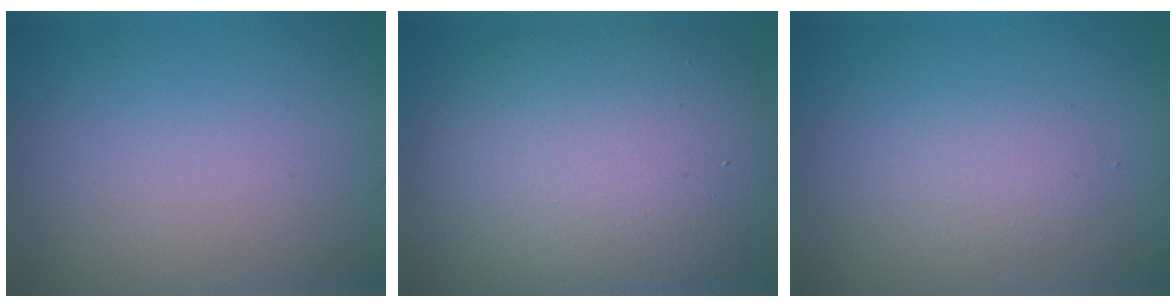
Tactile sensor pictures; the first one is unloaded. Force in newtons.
{"total": 12.1, "press": 12.1, "slide": 0.6}
{"total": 1.3, "press": 1.3, "slide": 0.1}